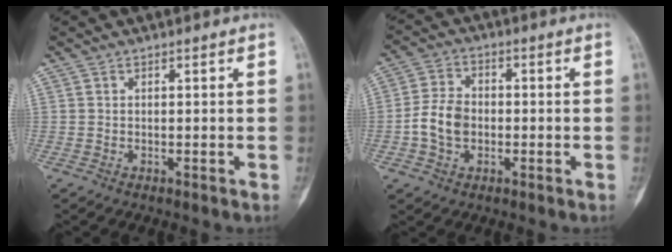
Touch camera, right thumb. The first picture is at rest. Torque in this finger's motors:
{"motor_torque": [0.28, 0.20, 0.52, -0.51, 0.02]}